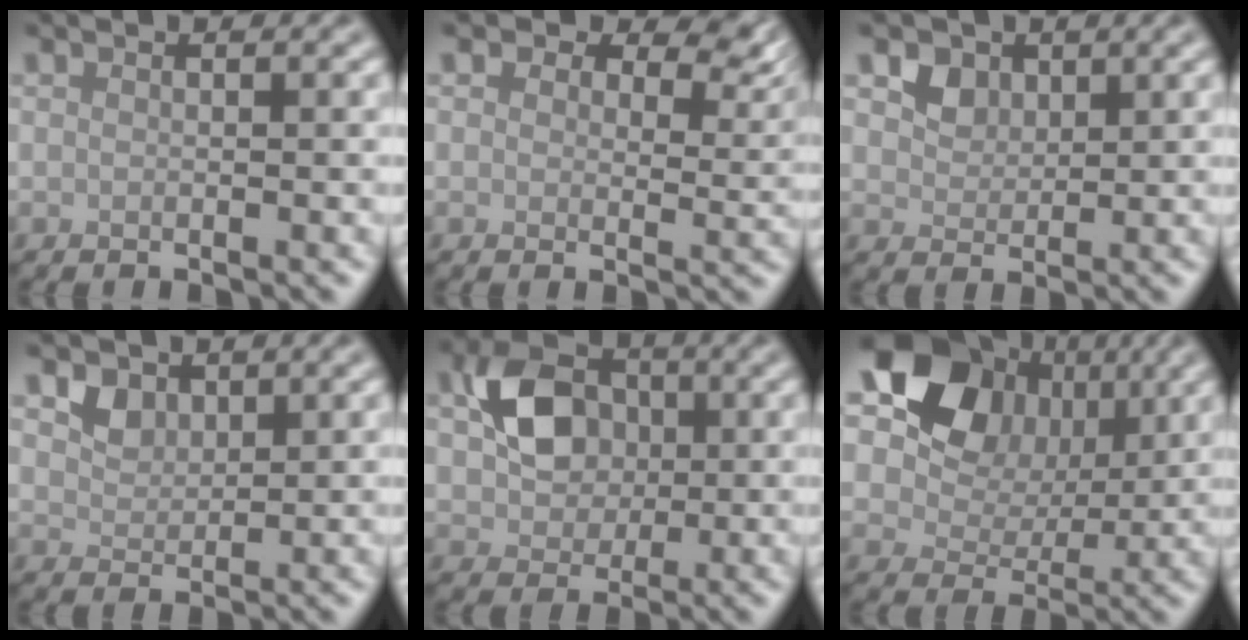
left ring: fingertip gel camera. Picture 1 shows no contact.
{"total": 6.6, "force": [3.9, 3.8, 3.9], "torque": [-0.053, -0.005, 0.050]}
{"total": 2.4, "force": [1.3, 1.8, 0.9], "torque": [-0.023, -0.011, 0.030]}
{"total": 1.9, "force": [1.2, 1.3, 0.7], "torque": [-0.017, -0.002, 0.024]}
{"total": 5.5, "force": [0.6, 4.3, 3.3], "torque": [-0.059, 0.005, 0.008]}
{"total": 11.4, "force": [4.5, 8.3, 6.5], "torque": [-0.111, 0.005, 0.071]}